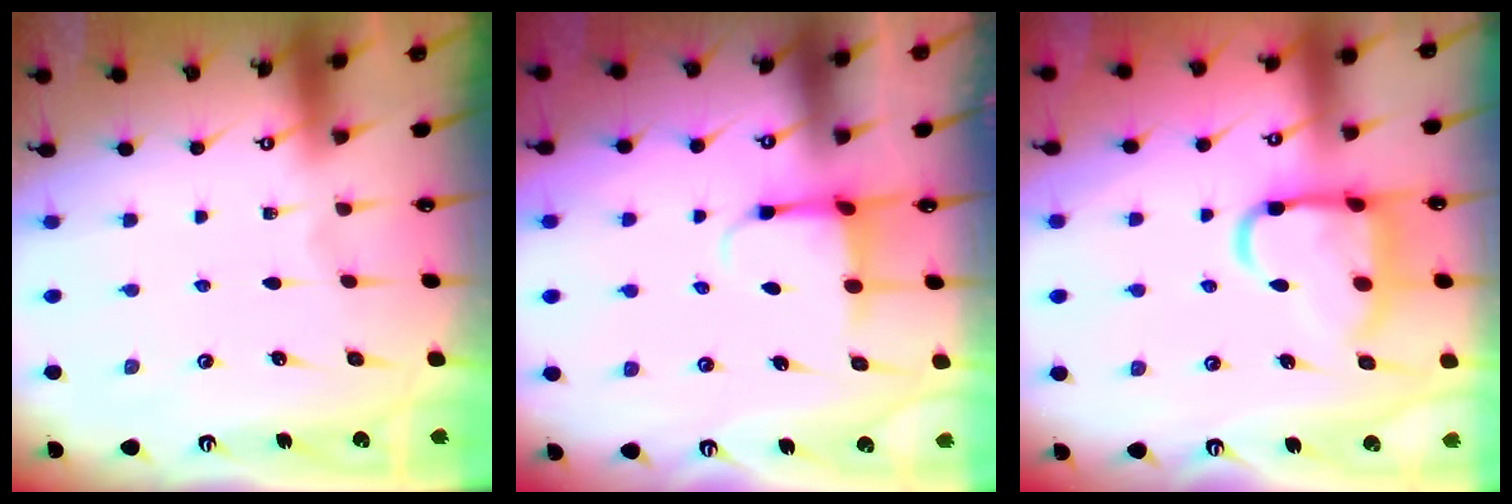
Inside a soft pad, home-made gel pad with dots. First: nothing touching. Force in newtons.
{"total": 3.8, "press": 3.6, "slide": 1.3}
{"total": 14.4, "press": 14.3, "slide": 1.6}